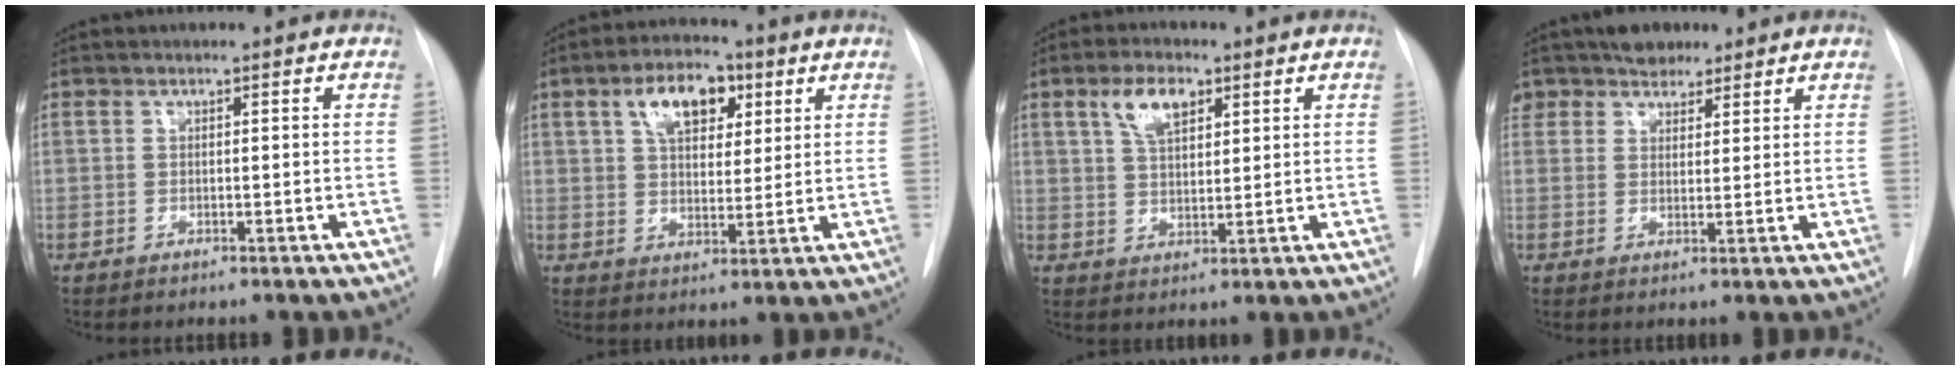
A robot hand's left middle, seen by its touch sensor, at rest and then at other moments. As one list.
[{"total": 8.9, "force": [4.0, 4.7, 6.4], "torque": [-0.110, 0.020, 0.068]}, {"total": 6.0, "force": [3.1, 2.8, 4.3], "torque": [-0.088, 0.009, 0.060]}, {"total": 5.9, "force": [4.4, 3.5, 1.8], "torque": [-0.034, 0.014, 0.081]}]